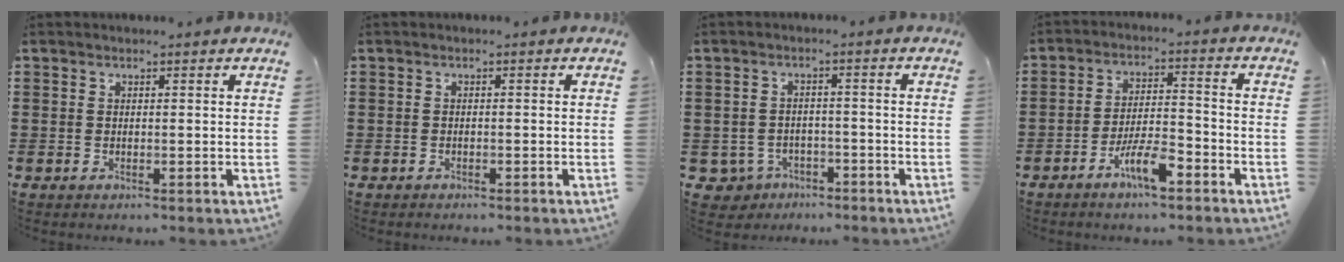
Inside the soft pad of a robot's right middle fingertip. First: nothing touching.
{"total": 0.8, "force": [-0.7, 0.3, 0.1], "torque": [-0.002, 0.000, -0.016]}
{"total": 3.3, "force": [-2.7, 2.0, 0.5], "torque": [-0.034, -0.002, -0.060]}
{"total": 6.6, "force": [-4.4, 1.6, 4.7], "torque": [-0.100, 0.000, -0.087]}